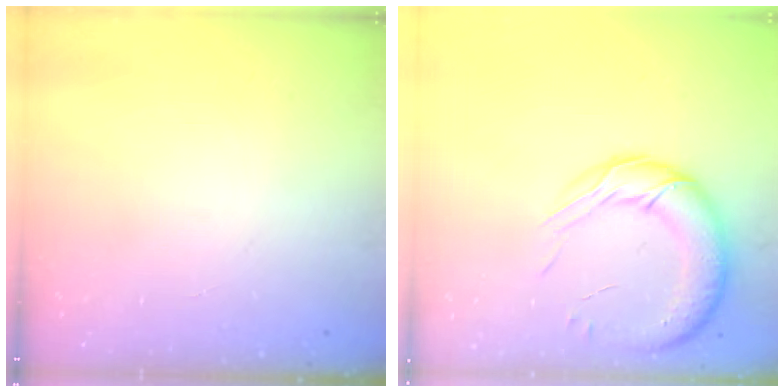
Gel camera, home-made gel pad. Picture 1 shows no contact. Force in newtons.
{"total": 16.4, "press": 15.8, "slide": 4.5}